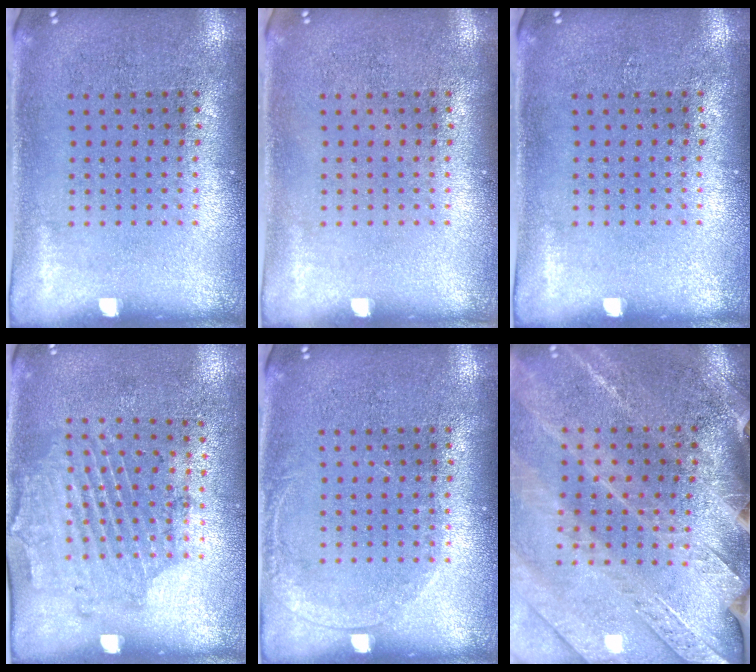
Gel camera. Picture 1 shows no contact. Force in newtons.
{"total": 0.0}
{"total": 0.0}
{"total": 1.7, "press": 1.2, "slide": 1.2}
{"total": 1.0, "press": 1.0, "slide": 0.2}
{"total": 2.9, "press": 2.9, "slide": 0.4}